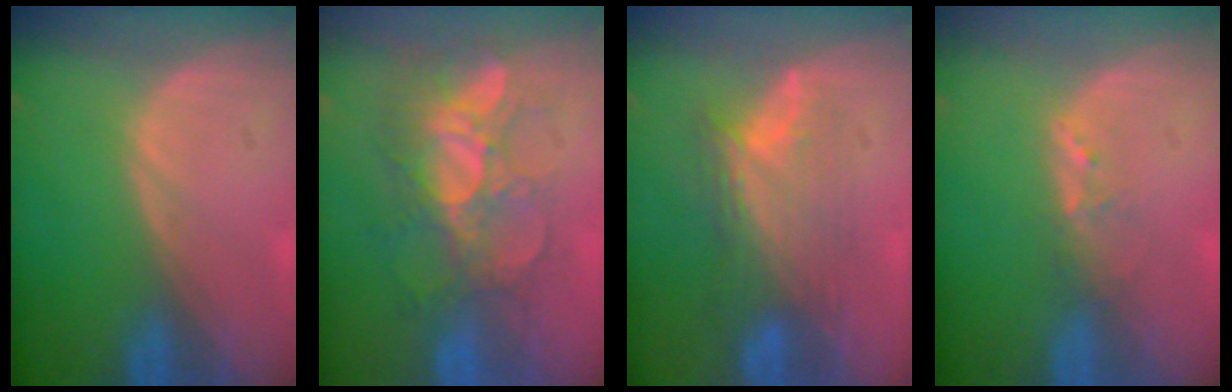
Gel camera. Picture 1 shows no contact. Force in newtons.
{"total": 9.7, "press": 8.5, "slide": 4.6}
{"total": 7.0, "press": 6.8, "slide": 1.7}
{"total": 1.6, "press": 1.5, "slide": 0.3}